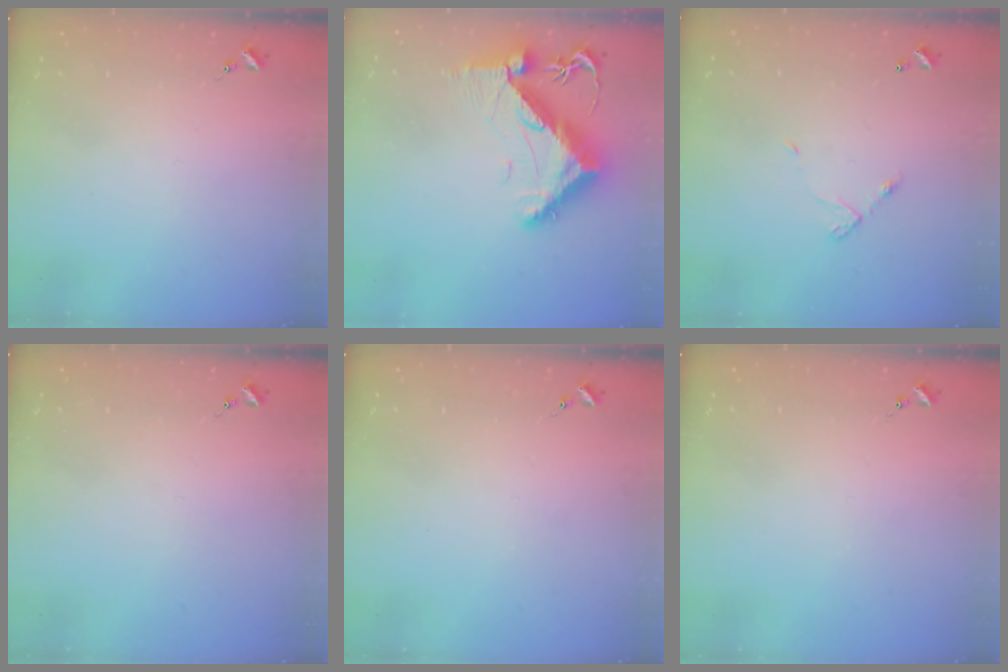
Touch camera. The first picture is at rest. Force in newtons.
{"total": 11.4, "press": 11.4, "slide": 1.2}
{"total": 5.5, "press": 5.5, "slide": 0.3}
{"total": 0.0}
{"total": 0.0}
{"total": 0.0}